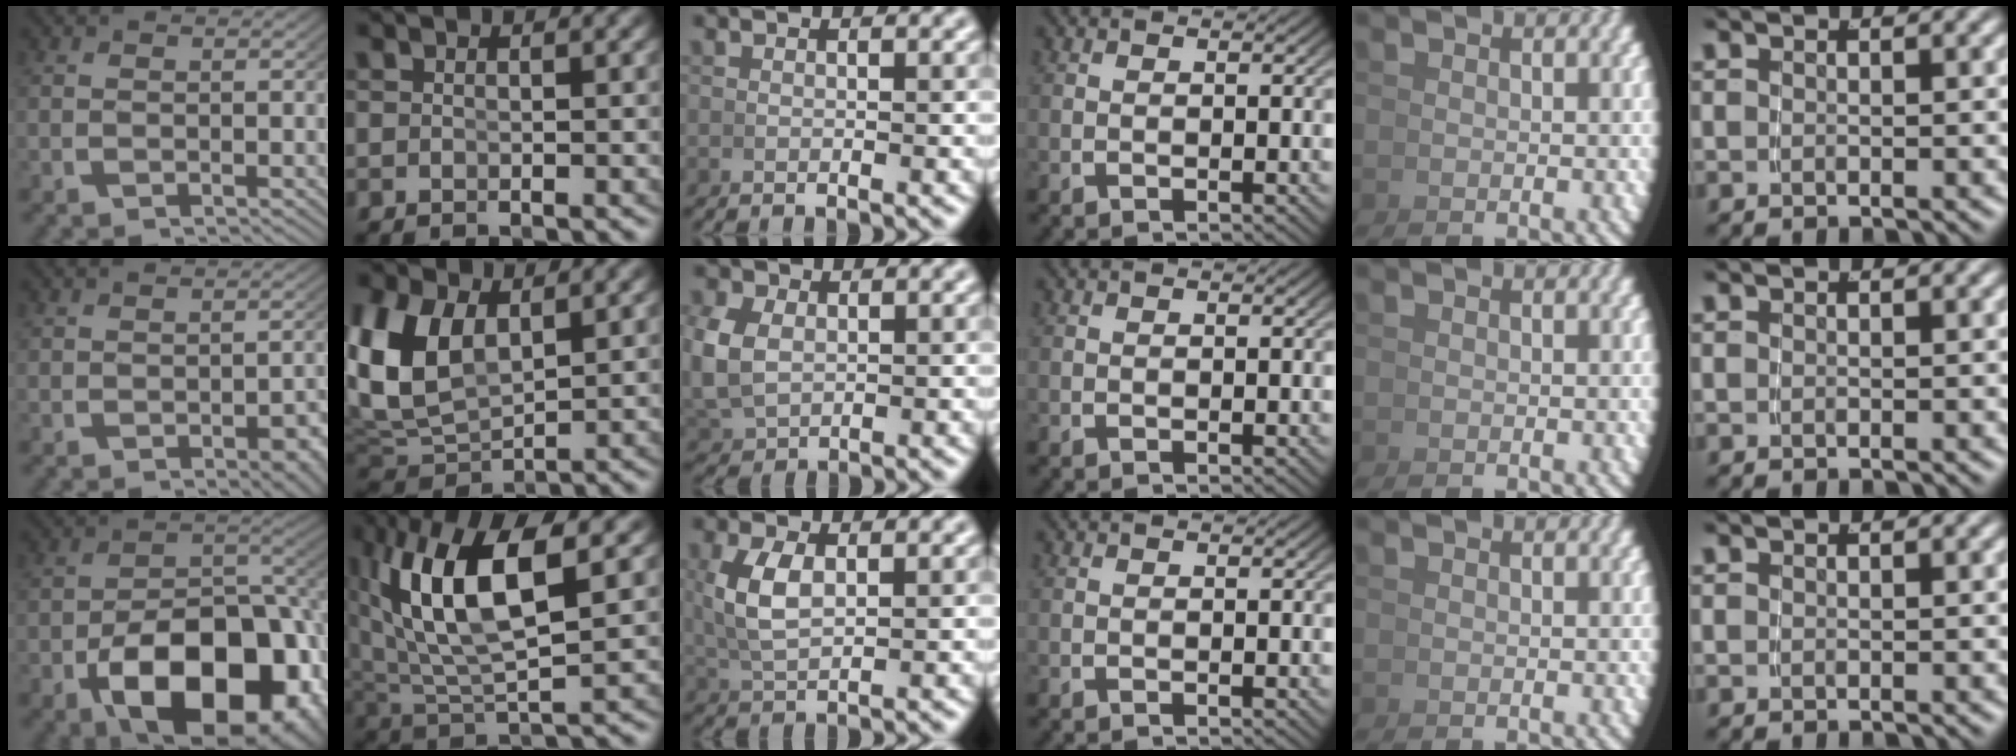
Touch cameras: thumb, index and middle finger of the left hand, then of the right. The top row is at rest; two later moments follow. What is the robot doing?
{"motion": "lift_and_place", "object": "bowl"}